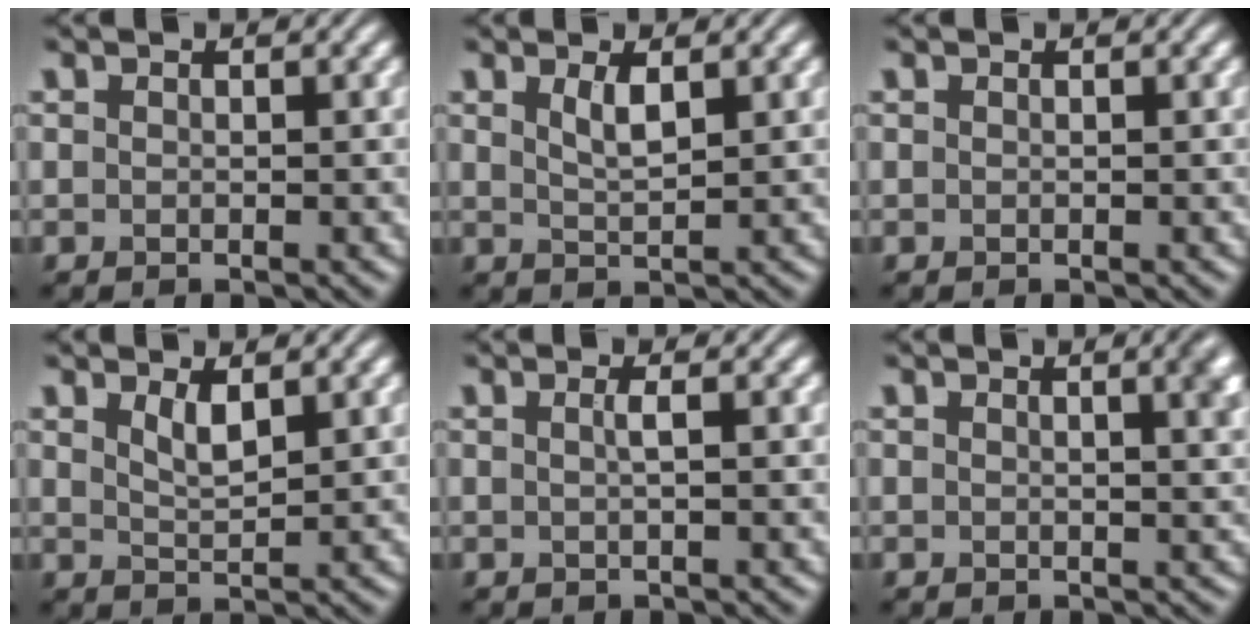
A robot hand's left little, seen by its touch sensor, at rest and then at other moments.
{"total": 1.8, "force": [1.0, 0.5, 1.5], "torque": [-0.030, -0.002, 0.020]}
{"total": 0.0}
{"total": 1.9, "force": [1.2, 0.5, 1.4], "torque": [-0.028, -0.005, 0.024]}
{"total": 1.2, "force": [0.1, 0.3, 1.1], "torque": [-0.018, 0.005, -0.001]}
{"total": 3.6, "force": [1.2, 1.4, 3.0], "torque": [-0.015, 0.013, 0.010]}